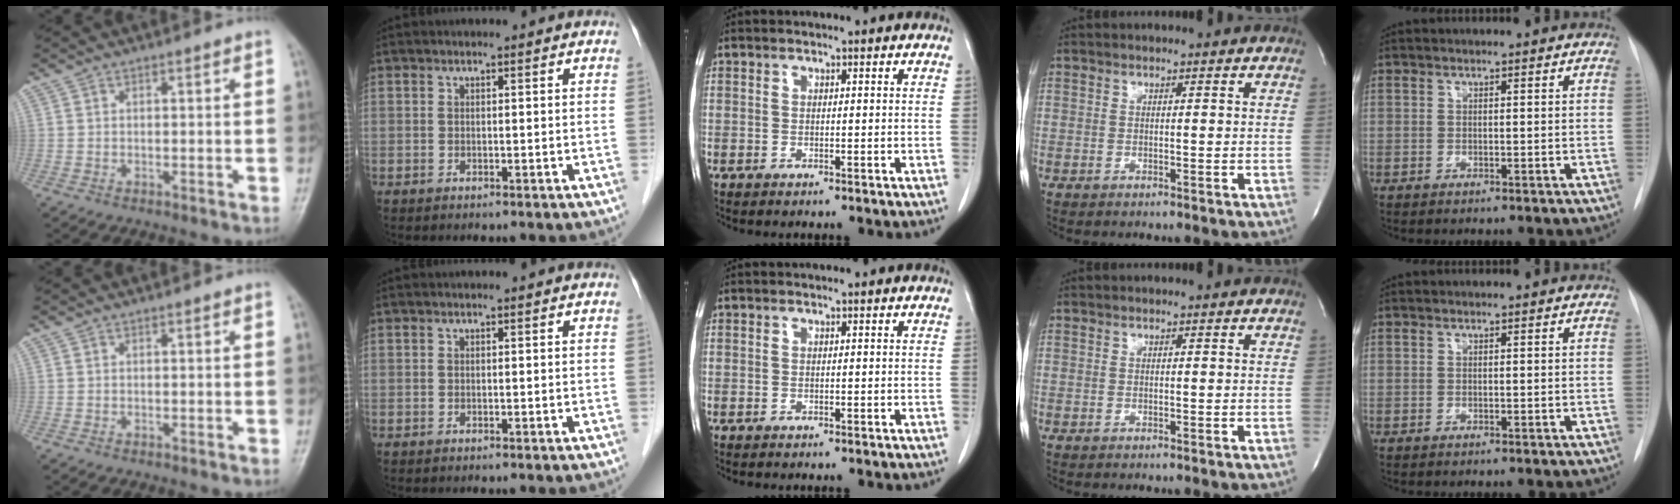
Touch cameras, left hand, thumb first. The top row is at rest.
{}